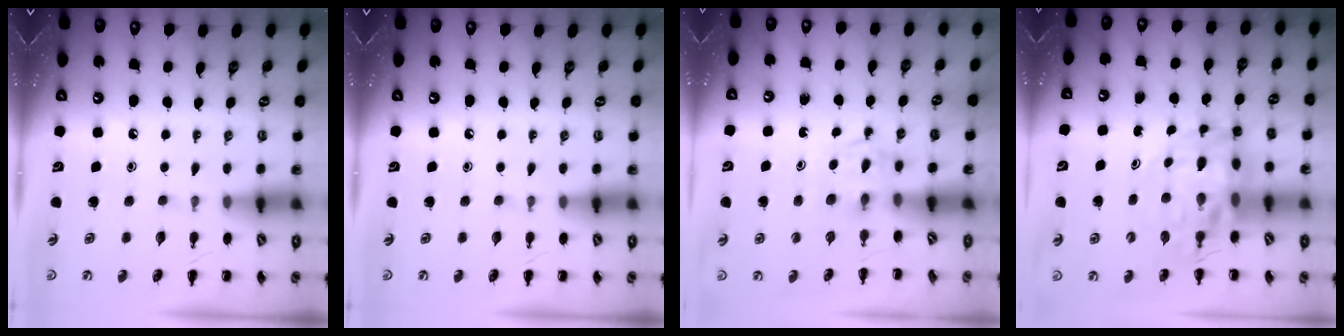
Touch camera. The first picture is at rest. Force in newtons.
{"total": 0.0}
{"total": 2.7, "press": 2.4, "slide": 1.1}
{"total": 13.1, "press": 12.5, "slide": 3.8}